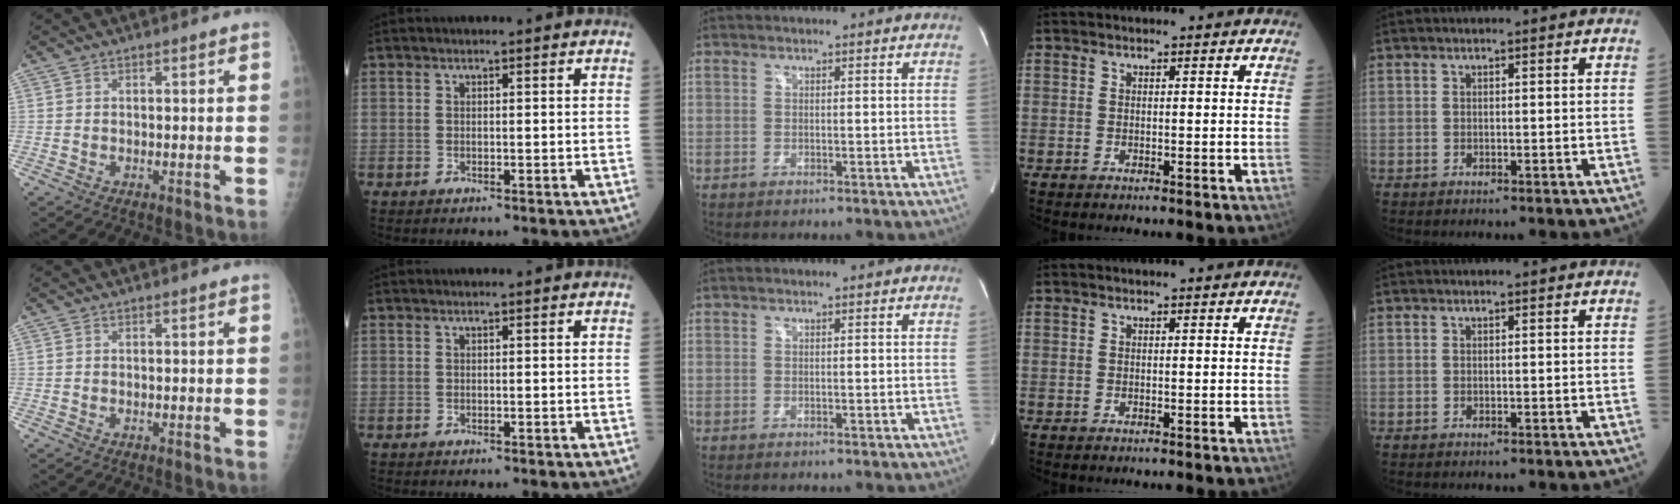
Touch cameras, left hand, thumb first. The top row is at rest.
{}